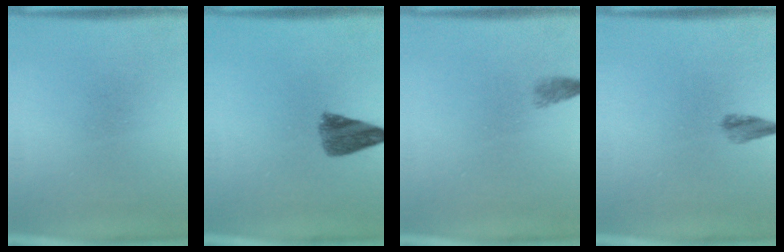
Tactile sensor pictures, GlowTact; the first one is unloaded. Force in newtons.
{"total": 5.9}
{"total": 1.3}
{"total": 2.0}